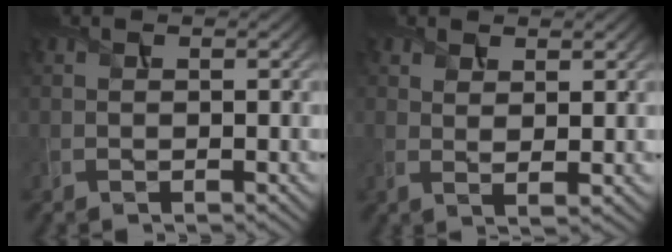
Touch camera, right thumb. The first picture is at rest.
{"total": 2.3, "force": [1.3, 0.5, 1.8], "torque": [-0.038, -0.004, 0.027]}